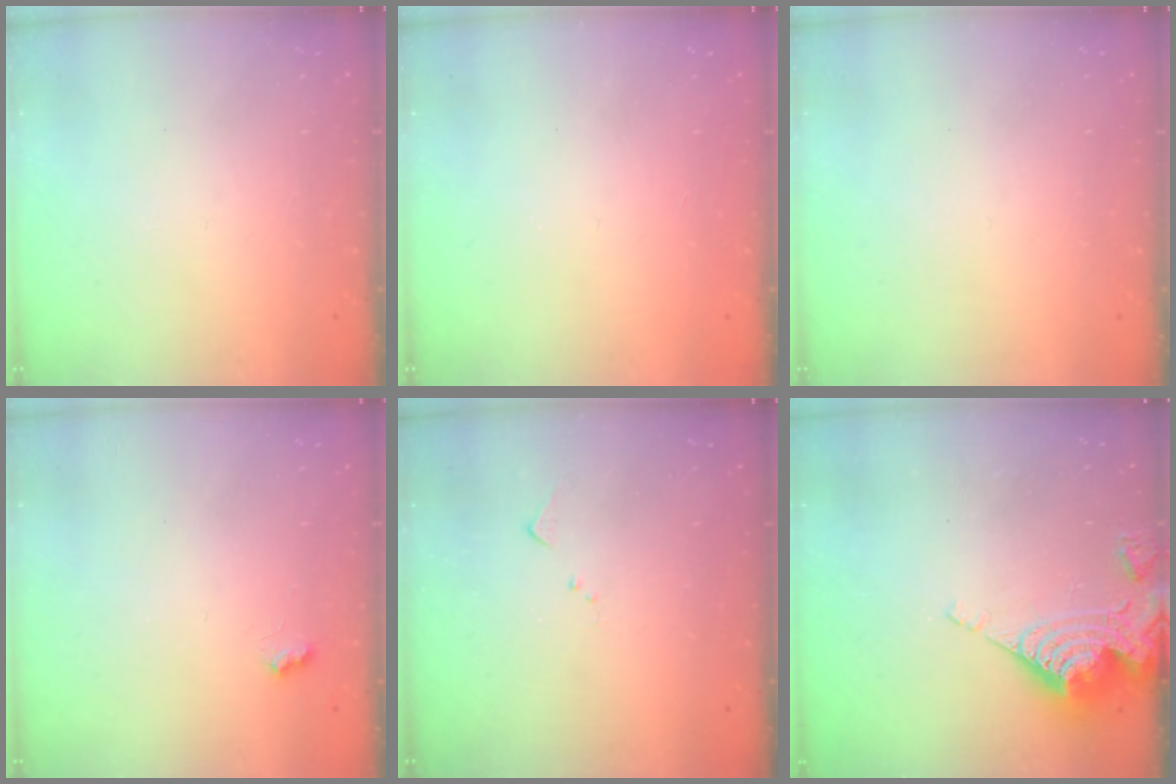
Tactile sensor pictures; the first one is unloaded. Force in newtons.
{"total": 1.0, "press": 1.0, "slide": 0.1}
{"total": 0.0}
{"total": 3.4, "press": 3.4, "slide": 0.4}
{"total": 4.1, "press": 4.1, "slide": 0.6}
{"total": 12.1, "press": 12.1, "slide": 1.2}